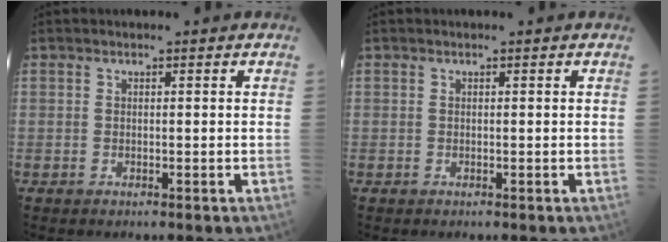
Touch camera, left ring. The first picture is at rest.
{"total": 0.0}